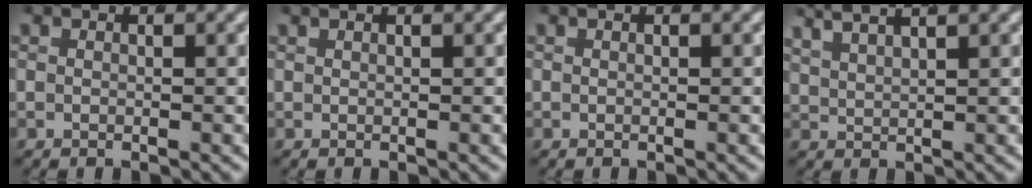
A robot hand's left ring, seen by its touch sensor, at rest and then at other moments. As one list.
[{"total": 0.7, "force": [0.6, 0.1, 0.2], "torque": [0.000, 0.005, 0.008]}, {"total": 0.0}, {"total": 4.8, "force": [3.2, 2.6, 2.5], "torque": [-0.055, 0.009, 0.048]}]